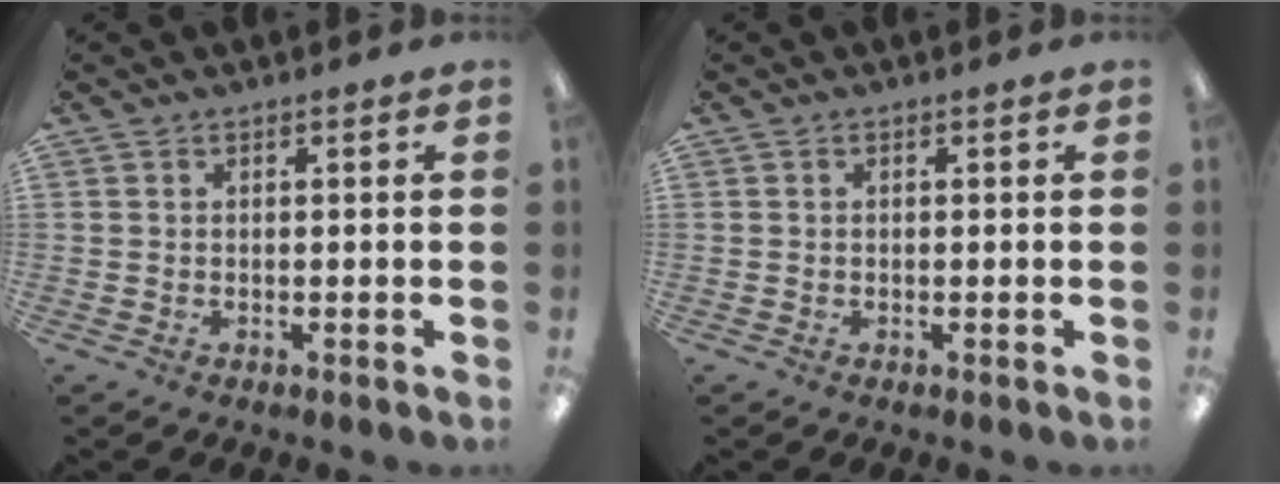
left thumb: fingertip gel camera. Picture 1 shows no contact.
{"total": 0.0}